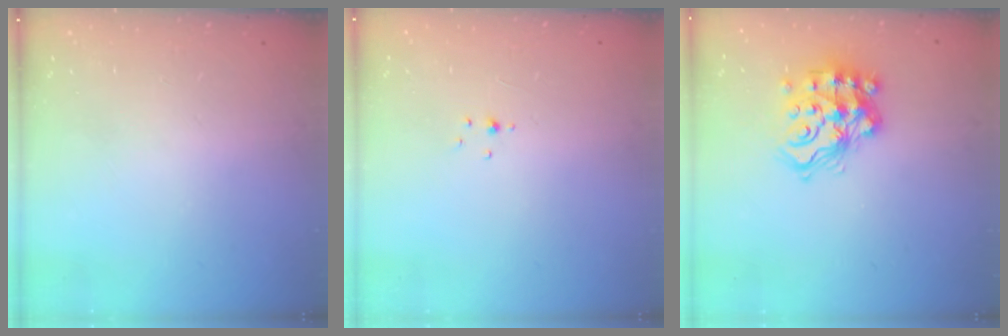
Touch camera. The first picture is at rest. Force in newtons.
{"total": 1.5, "press": 1.5, "slide": 0.3}
{"total": 16.1, "press": 15.9, "slide": 2.1}